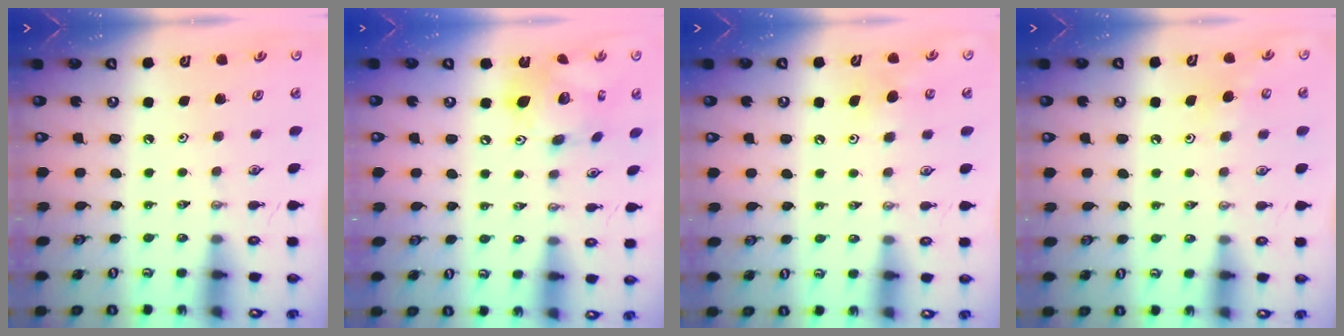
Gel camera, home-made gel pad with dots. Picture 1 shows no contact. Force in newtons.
{"total": 15.6, "press": 15.6, "slide": 1.5}
{"total": 5.3, "press": 5.0, "slide": 1.7}
{"total": 6.4, "press": 6.3, "slide": 1.0}